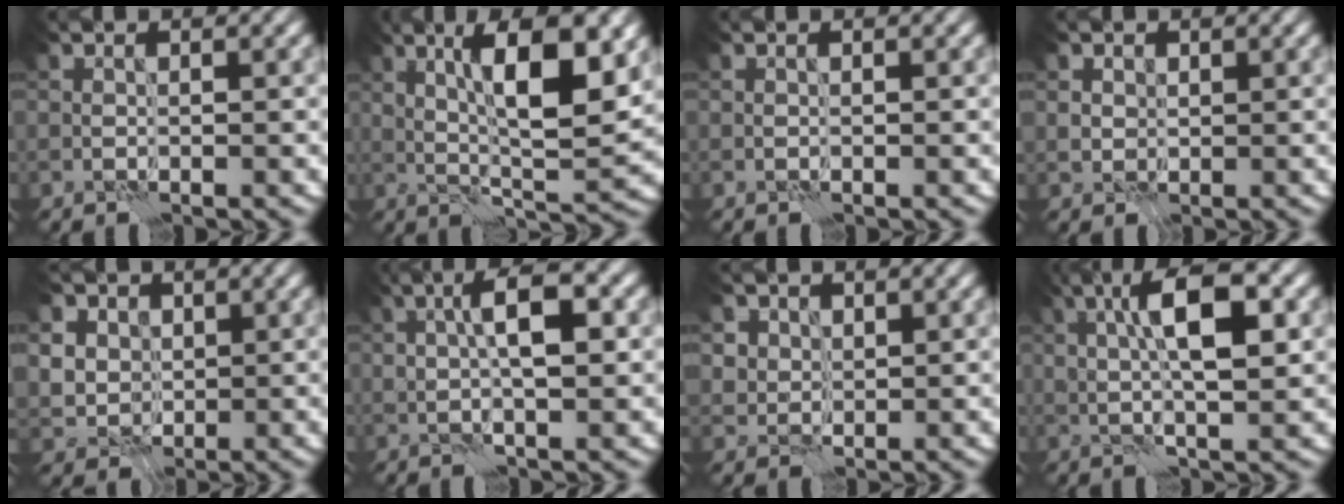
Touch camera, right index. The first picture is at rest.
{"total": 9.9, "force": [2.8, 2.3, 9.2], "torque": [-0.144, 0.003, 0.048]}
{"total": 0.0}
{"total": 1.9, "force": [1.0, 1.6, 0.5], "torque": [-0.016, -0.005, 0.028]}
{"total": 7.1, "force": [3.0, 5.8, 2.8], "torque": [-0.071, 0.017, 0.045]}
{"total": 5.1, "force": [0.8, 1.4, 4.8], "torque": [-0.085, 0.011, 0.012]}
{"total": 3.7, "force": [2.0, 2.8, 1.3], "torque": [-0.044, -0.004, 0.041]}
{"total": 7.2, "force": [1.6, 1.9, 6.8], "torque": [-0.113, 0.010, 0.025]}